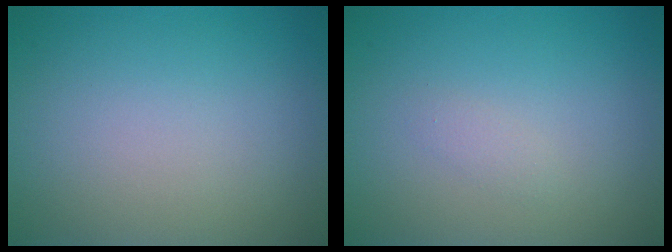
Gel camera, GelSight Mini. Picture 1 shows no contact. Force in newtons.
{"total": 0.7, "press": 0.7, "slide": 0.0}